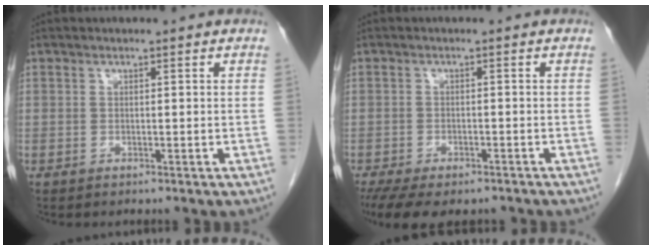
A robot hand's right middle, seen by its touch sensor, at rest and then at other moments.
{"total": 11.0, "force": [-8.2, 4.7, 5.6], "torque": [-0.109, -0.012, -0.113]}